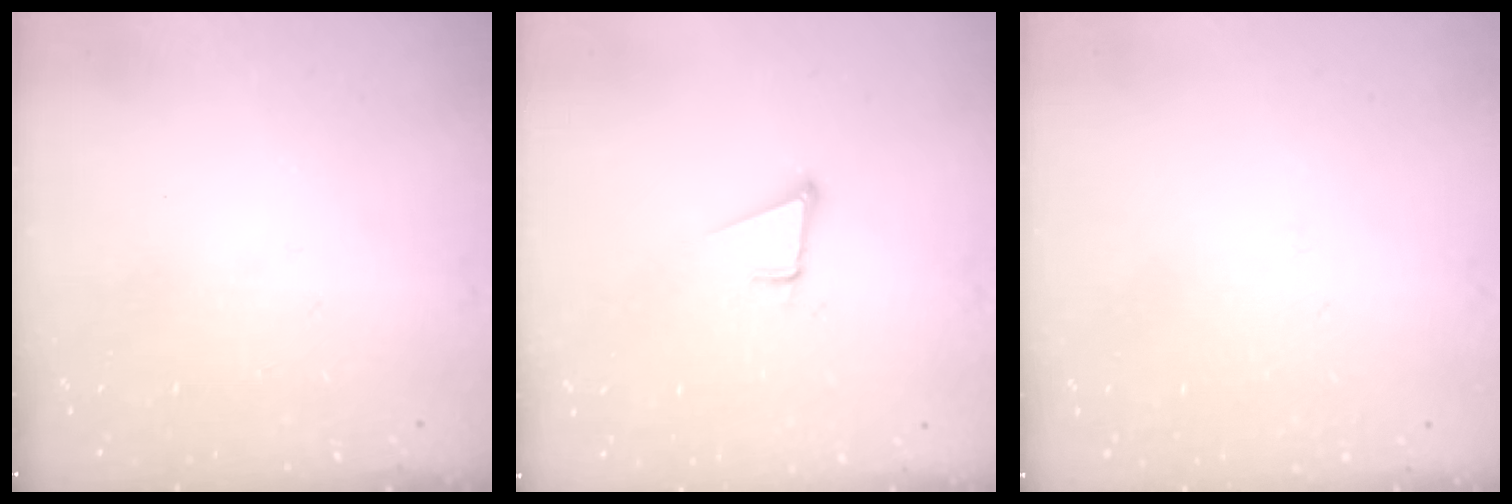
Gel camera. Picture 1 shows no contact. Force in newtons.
{"total": 3.7, "press": 2.9, "slide": 2.3}
{"total": 0.9, "press": 0.9, "slide": 0.1}